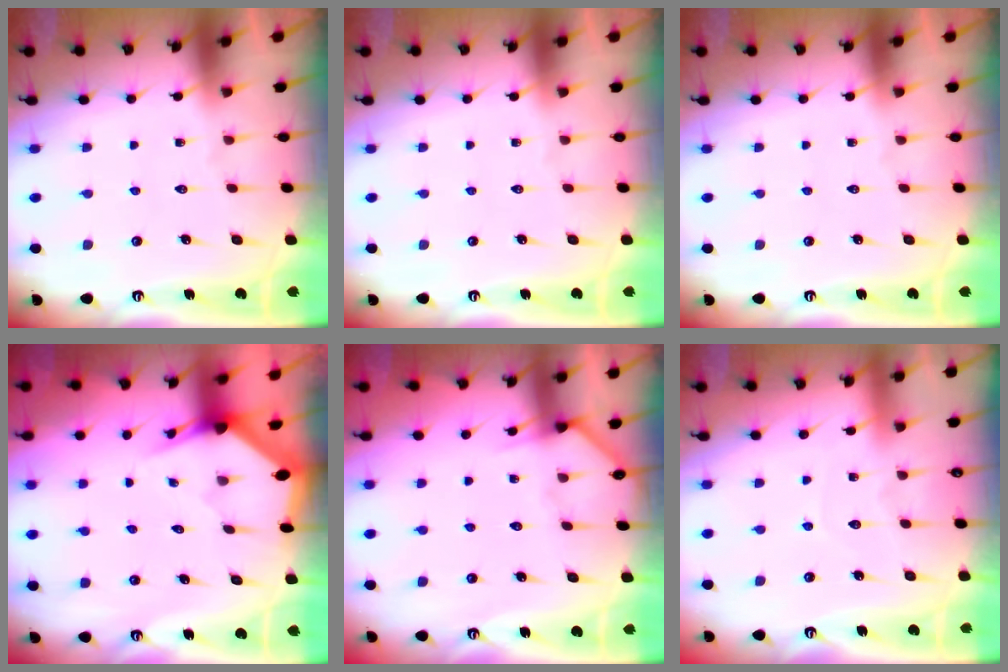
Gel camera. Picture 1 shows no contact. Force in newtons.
{"total": 0.0}
{"total": 0.0}
{"total": 2.8, "press": 2.8, "slide": 0.1}
{"total": 4.9, "press": 4.9, "slide": 0.4}
{"total": 4.0, "press": 3.9, "slide": 0.4}